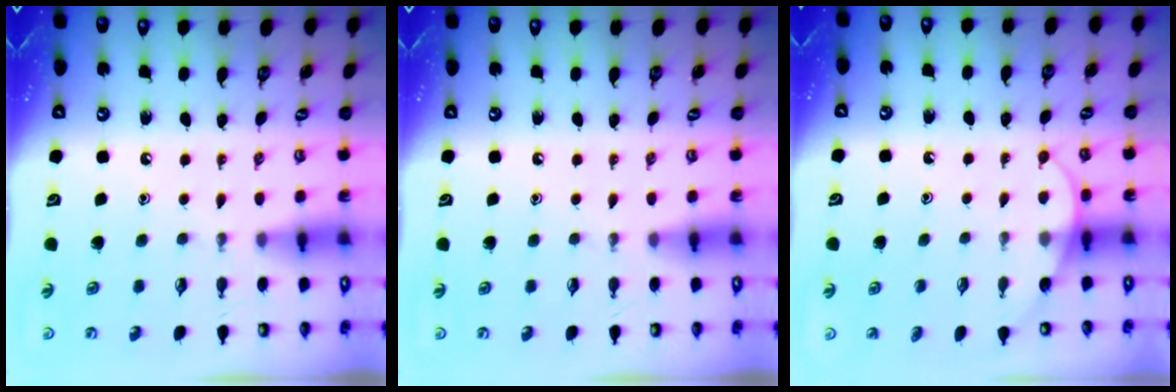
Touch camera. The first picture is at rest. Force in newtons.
{"total": 0.0}
{"total": 7.4, "press": 7.4, "slide": 0.5}